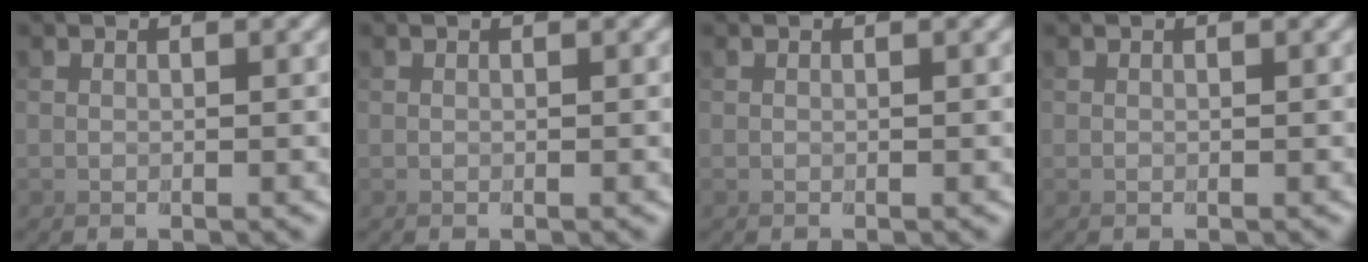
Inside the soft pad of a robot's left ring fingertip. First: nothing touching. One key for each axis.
{"total": 0.0}
{"total": 0.0}
{"total": 0.0}